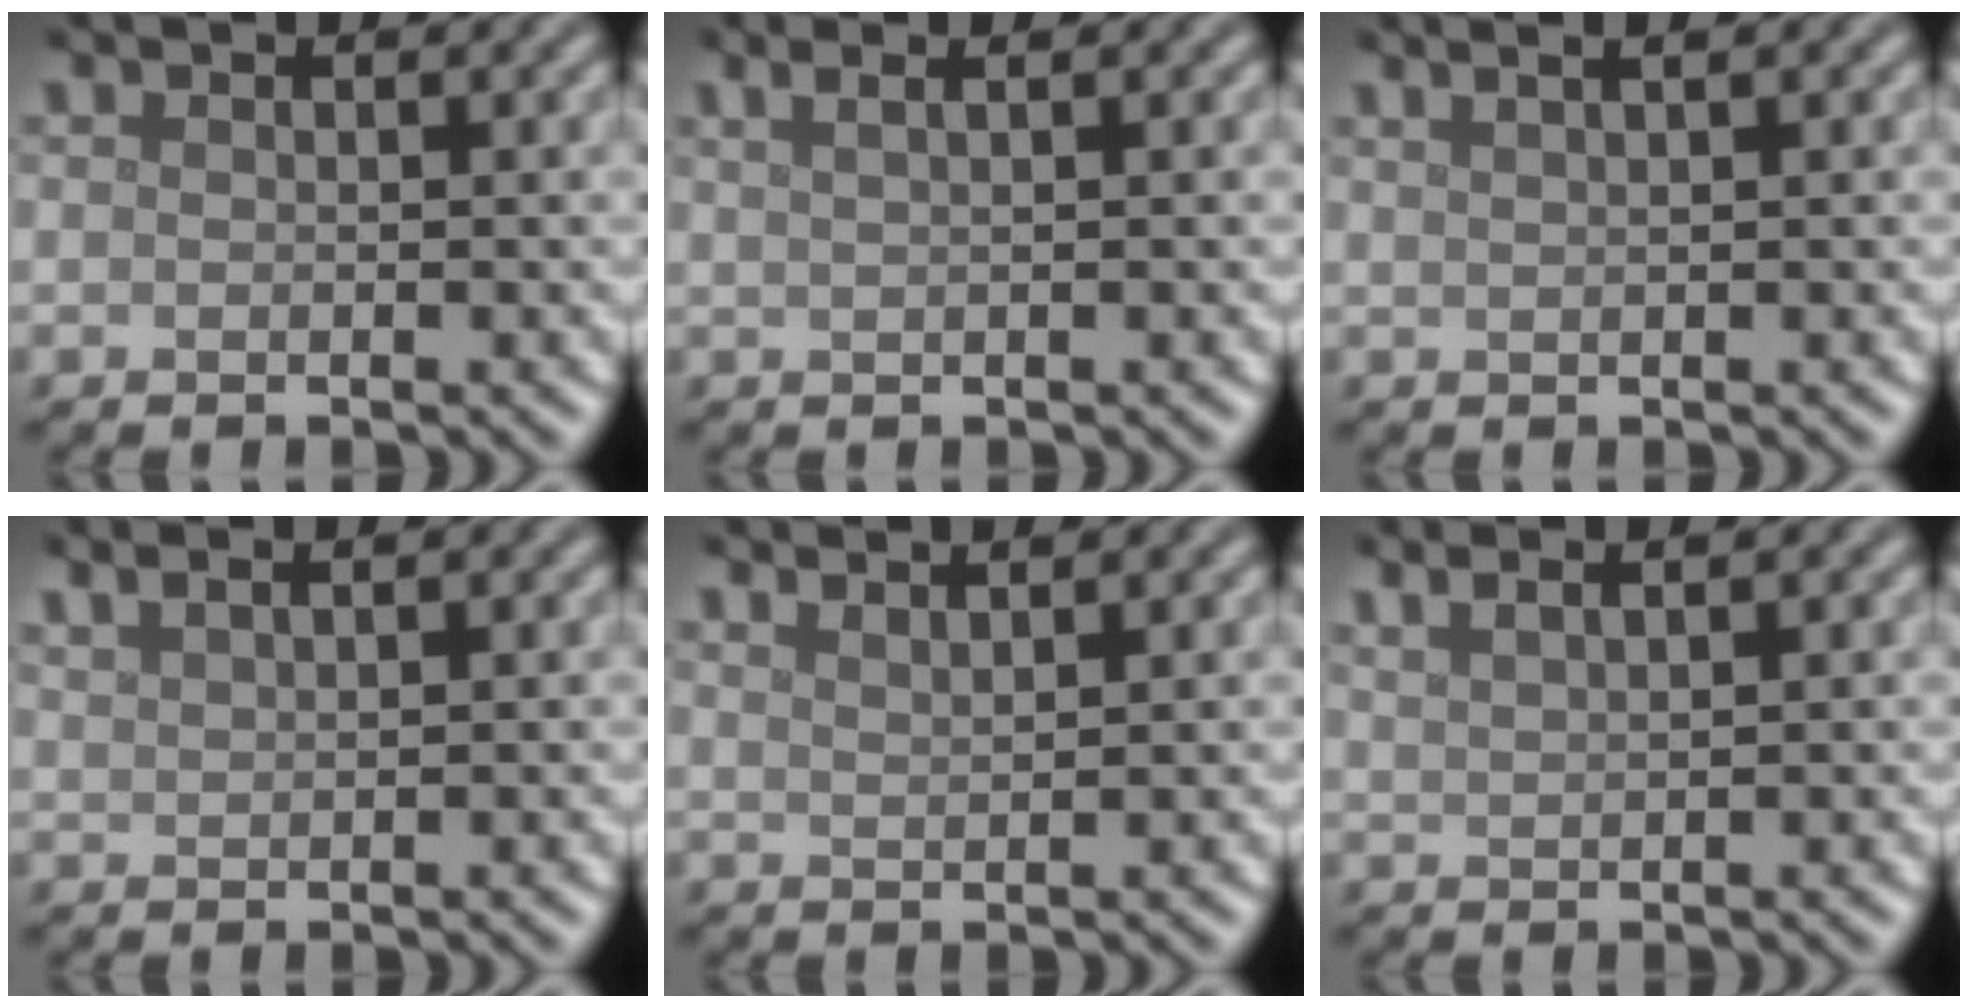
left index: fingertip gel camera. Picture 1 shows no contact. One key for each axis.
{"total": 3.9, "fx": 2.2, "fy": 1.9, "fz": 2.6, "tx": -0.016, "ty": 0.025, "tz": 0.000}
{"total": 3.8, "fx": 2.3, "fy": 1.8, "fz": 2.5, "tx": -0.013, "ty": 0.027, "tz": 0.004}
{"total": 2.5, "fx": 1.9, "fy": 0.8, "fz": 1.4, "tx": -0.012, "ty": 0.008, "tz": 0.016}
{"total": 2.6, "fx": 2.2, "fy": 0.8, "fz": 1.2, "tx": 0.005, "ty": 0.006, "tz": 0.012}
{"total": 3.5, "fx": 2.5, "fy": 1.3, "fz": 2.1, "tx": -0.014, "ty": 0.019, "tz": 0.012}